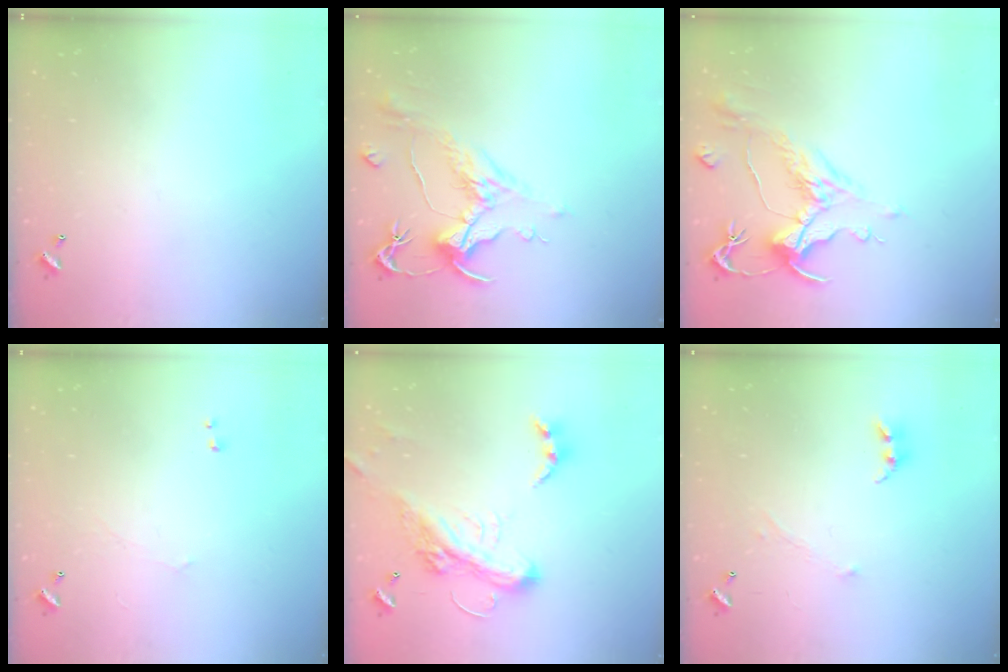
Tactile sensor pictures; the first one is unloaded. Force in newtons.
{"total": 1.6, "press": 0.8, "slide": 1.5}
{"total": 1.5, "press": 0.5, "slide": 1.4}
{"total": 0.7, "press": 0.1, "slide": 0.7}
{"total": 7.8, "press": 7.6, "slide": 1.9}
{"total": 0.7, "press": 0.0, "slide": 0.7}